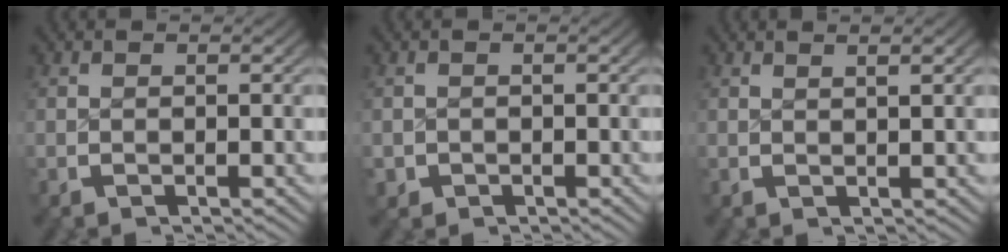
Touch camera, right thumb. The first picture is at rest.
{"total": 1.6, "force": [-0.8, 1.4, 0.2], "torque": [-0.008, -0.015, -0.007]}
{"total": 1.3, "force": [0.9, 0.0, 1.0], "torque": [-0.011, 0.002, 0.018]}